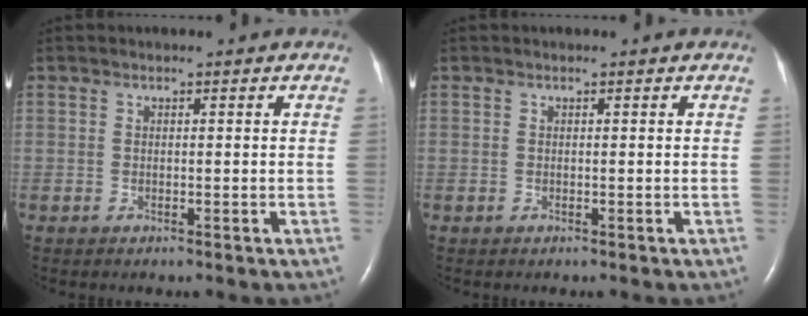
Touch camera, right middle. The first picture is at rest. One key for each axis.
{"total": 0.0}